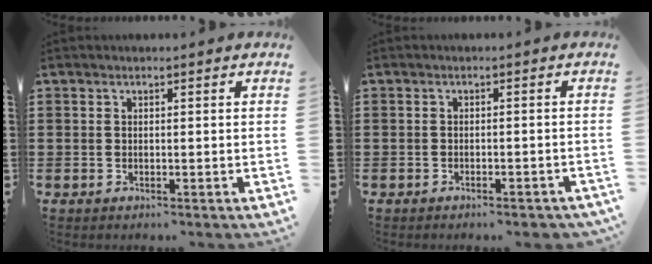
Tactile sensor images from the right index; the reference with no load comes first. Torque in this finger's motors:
{"motor_torque": [1.57, 0.57, 0.16, 0.00]}